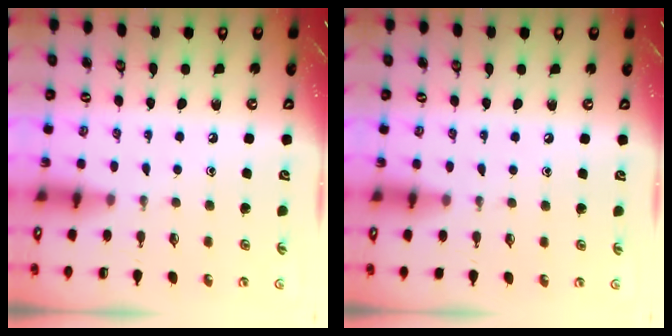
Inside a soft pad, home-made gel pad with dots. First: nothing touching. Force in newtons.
{"total": 0.9, "press": 0.9, "slide": 0.2}